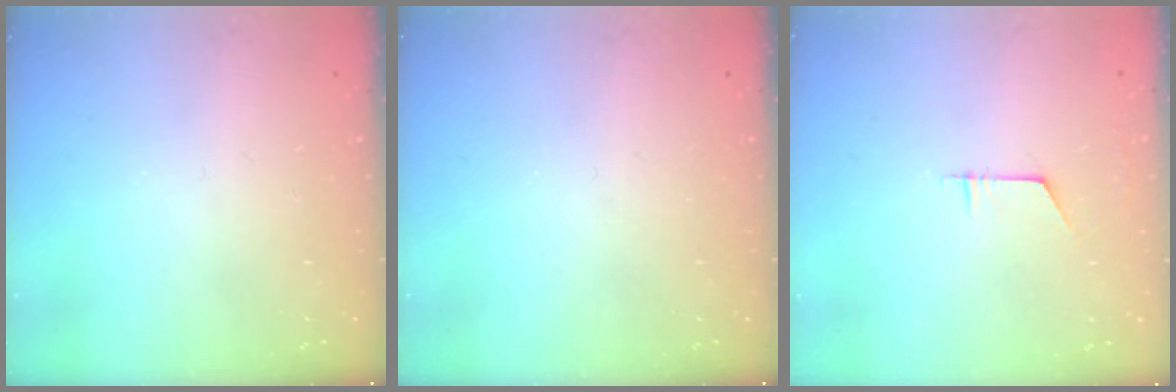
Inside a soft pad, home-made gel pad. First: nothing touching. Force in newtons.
{"total": 0.0}
{"total": 5.7, "press": 5.7, "slide": 0.5}